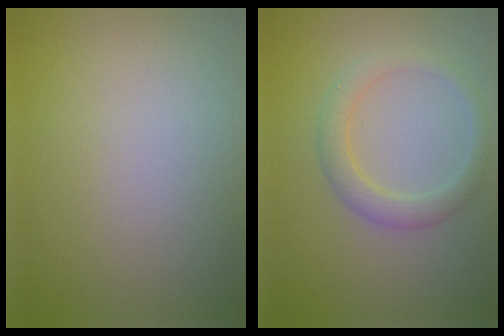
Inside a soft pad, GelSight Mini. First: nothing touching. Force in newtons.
{"total": 2.7, "press": 2.7, "slide": 0.1}